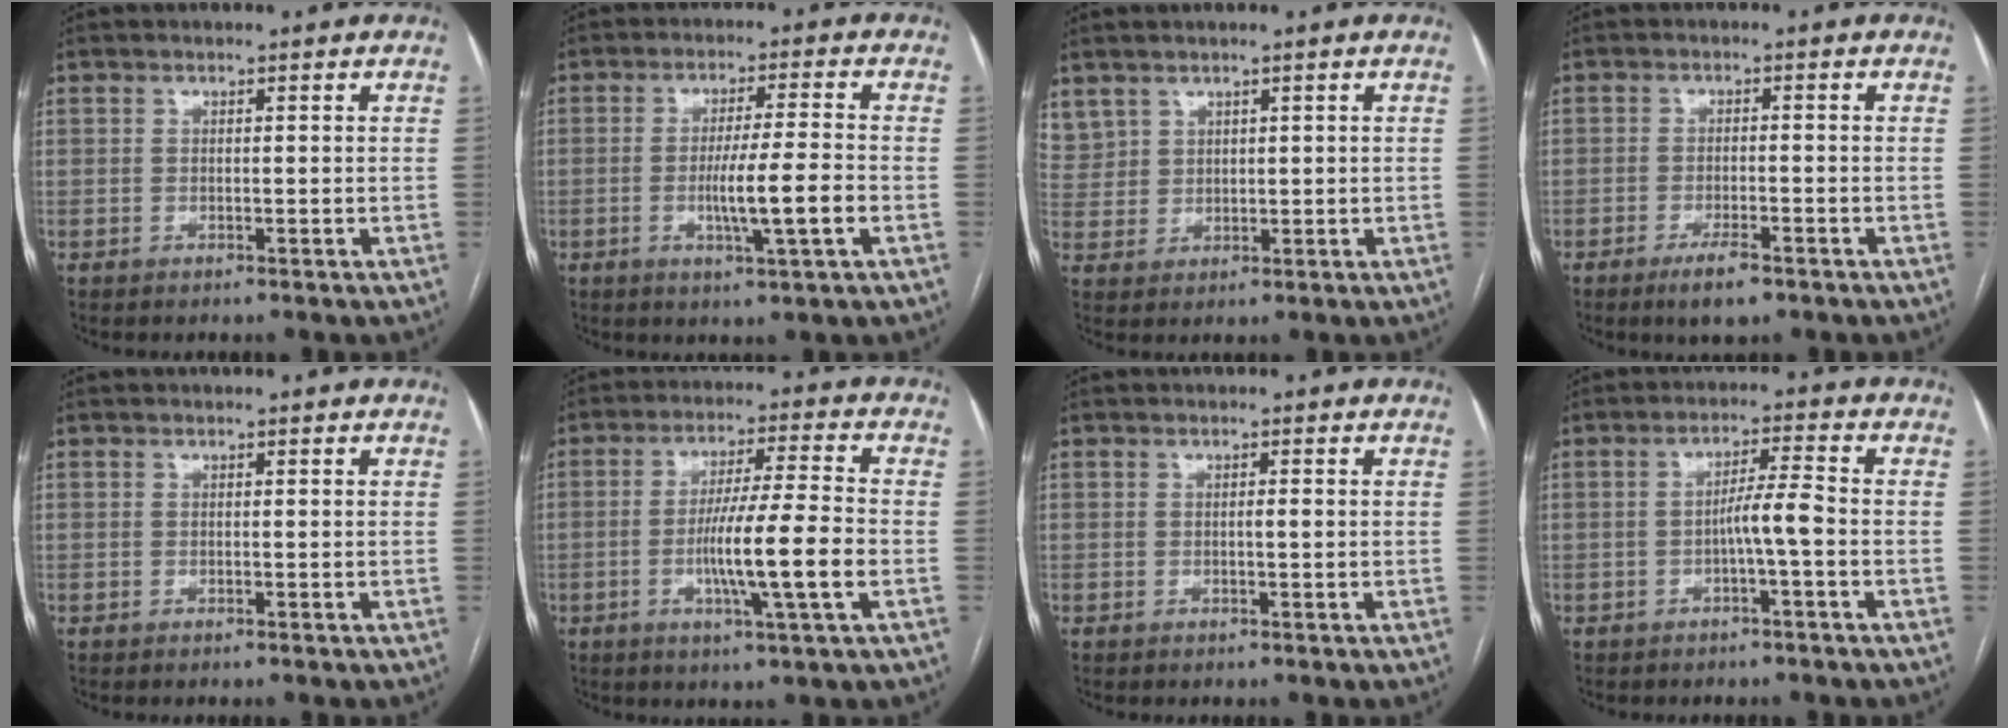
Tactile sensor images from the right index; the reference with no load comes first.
{"total": 8.1, "force": [-2.0, -0.3, 7.9], "torque": [-0.134, -0.009, -0.035]}
{"total": 5.8, "force": [3.9, 4.2, 1.0], "torque": [-0.027, 0.015, 0.091]}
{"total": 4.4, "force": [-2.8, 1.1, 3.1], "torque": [-0.058, -0.004, -0.044]}
{"total": 0.0}
{"total": 11.4, "force": [-2.6, -0.5, 11.0], "torque": [-0.197, -0.007, -0.051]}
{"total": 0.9, "force": [0.0, 0.1, 0.9], "torque": [-0.015, 0.000, 0.000]}
{"total": 4.4, "force": [-1.2, -0.2, 4.3], "torque": [-0.071, 0.007, -0.021]}